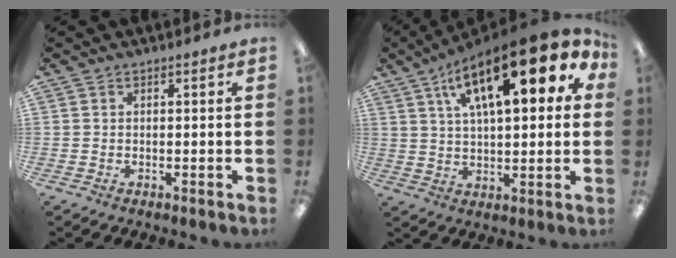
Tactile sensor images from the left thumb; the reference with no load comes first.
{"total": 22.0, "force": [10.2, 8.6, 17.5], "torque": [-0.271, -0.041, 0.155]}